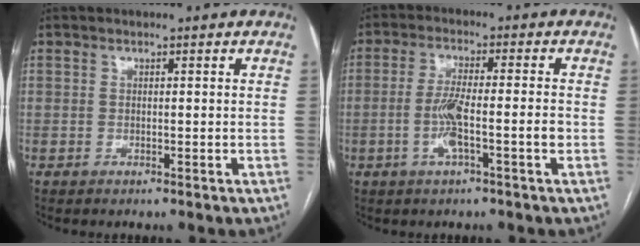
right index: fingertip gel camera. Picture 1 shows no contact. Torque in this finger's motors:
{"motor_torque": [0.07, 0.13, 0.04, 0.05]}